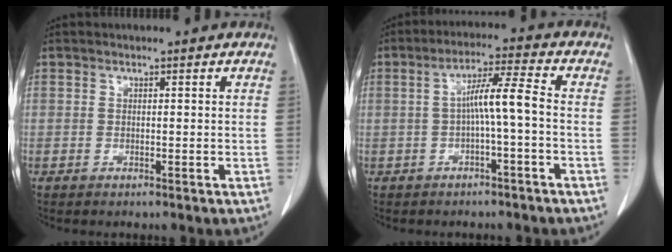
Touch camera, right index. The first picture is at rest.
{"total": 6.4, "force": [-0.7, 0.3, 6.3], "torque": [-0.117, 0.021, -0.010]}